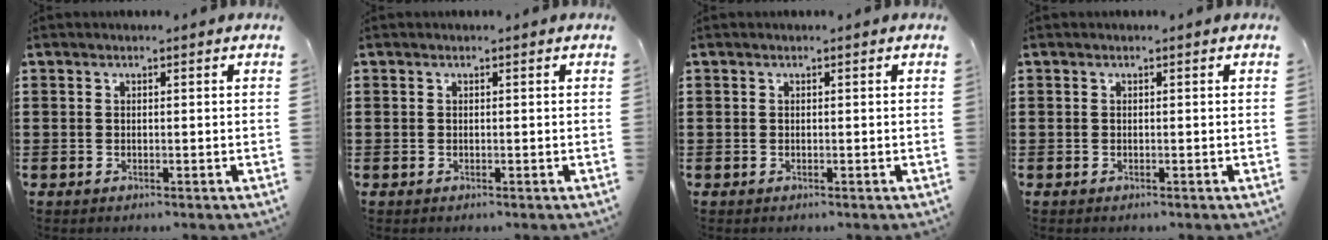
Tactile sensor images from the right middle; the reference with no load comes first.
{"total": 0.0}
{"total": 0.0}
{"total": 0.0}